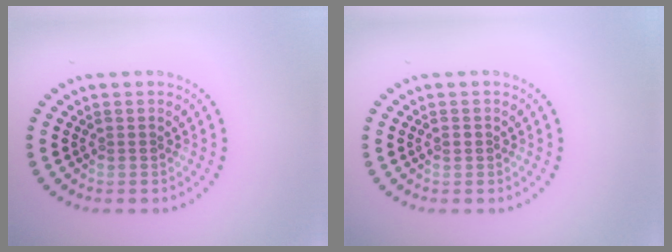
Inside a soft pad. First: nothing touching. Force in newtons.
{"total": 0.7, "press": 0.7, "slide": 0.1}